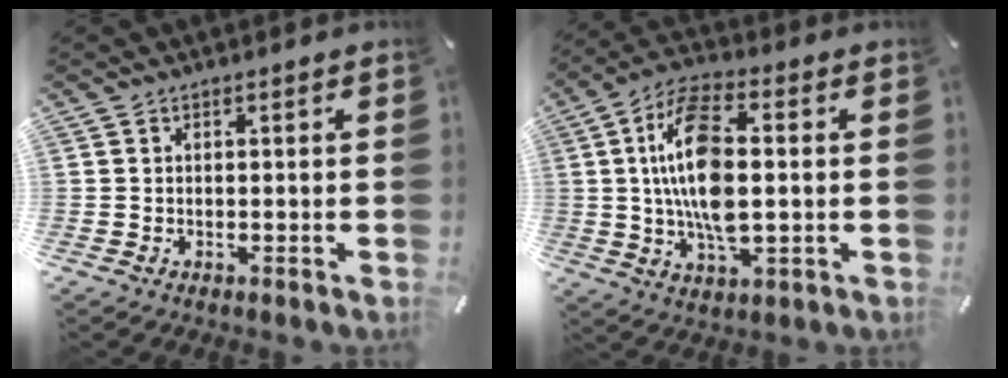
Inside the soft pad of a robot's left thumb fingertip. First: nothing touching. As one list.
[{"total": 15.3, "force": [0.7, 7.0, 13.6], "torque": [-0.291, -0.005, 0.010]}]